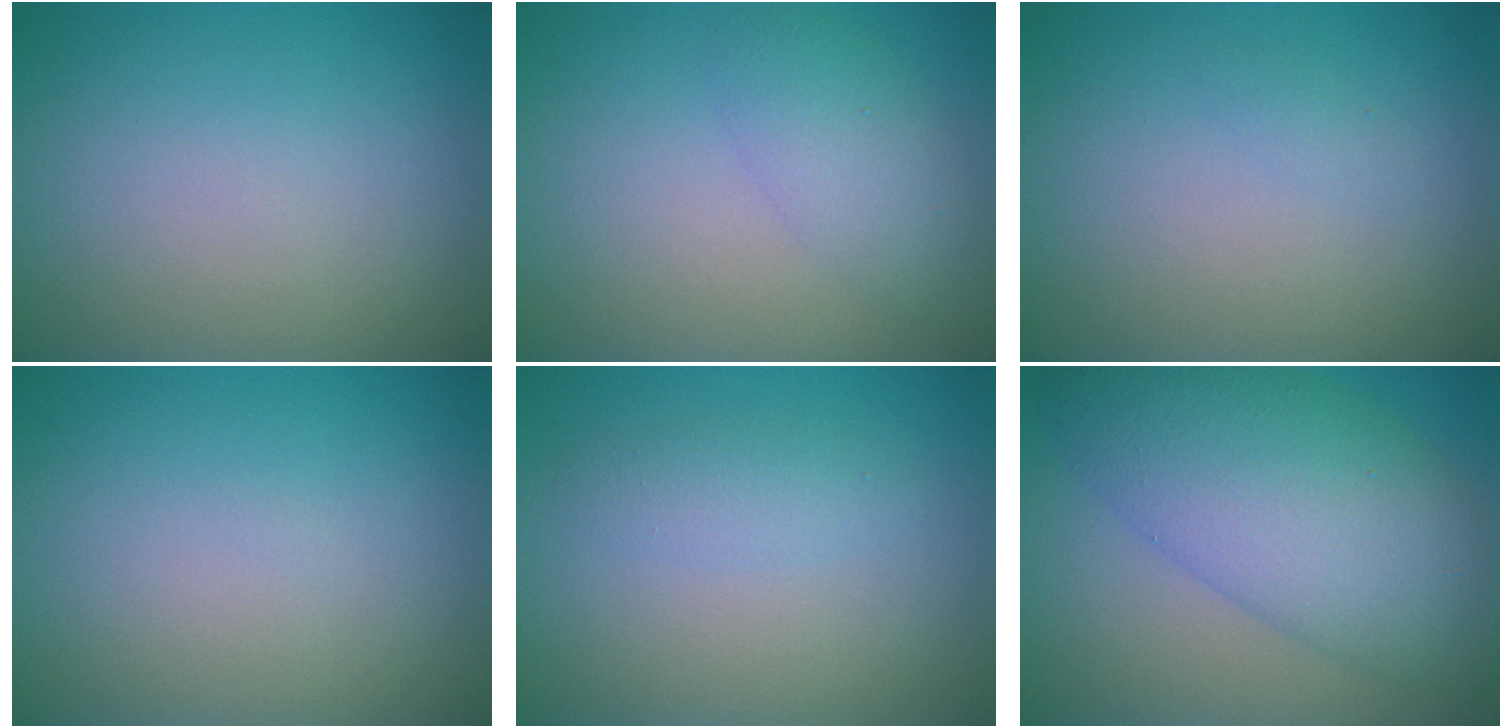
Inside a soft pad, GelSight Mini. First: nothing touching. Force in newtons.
{"total": 3.0, "press": 3.0, "slide": 0.2}
{"total": 0.5, "press": 0.5, "slide": 0.0}
{"total": 0.0}
{"total": 1.6, "press": 1.6, "slide": 0.0}
{"total": 10.2, "press": 10.2, "slide": 0.2}